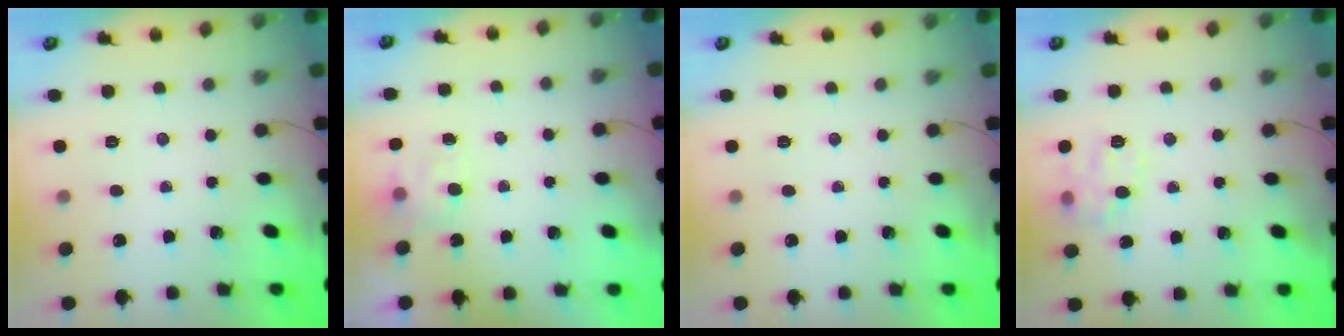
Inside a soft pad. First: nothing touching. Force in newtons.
{"total": 4.1, "press": 4.0, "slide": 1.2}
{"total": 0.0}
{"total": 11.3, "press": 11.3, "slide": 0.5}